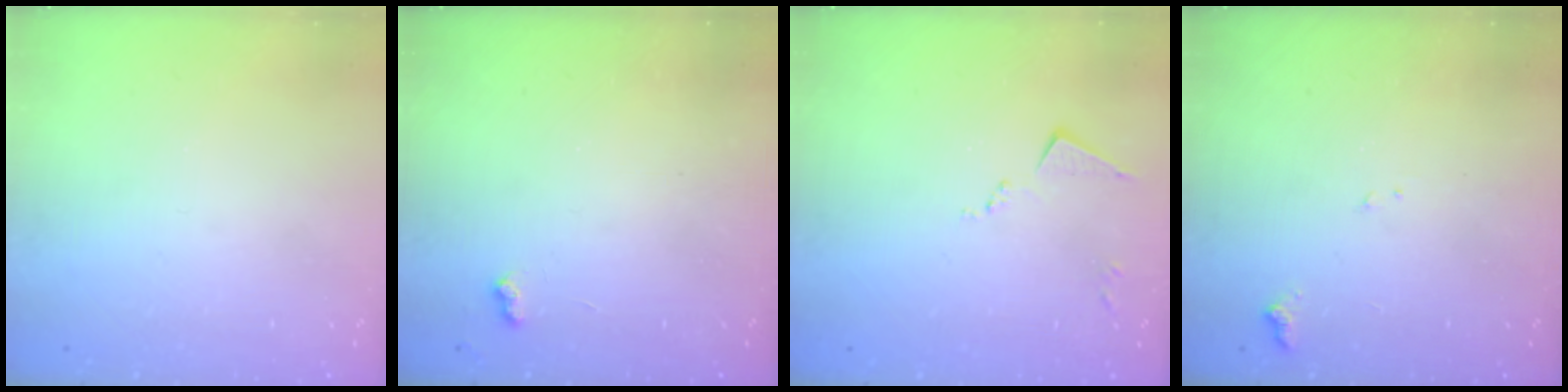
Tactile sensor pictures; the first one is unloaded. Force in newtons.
{"total": 3.9, "press": 3.9, "slide": 0.5}
{"total": 5.4, "press": 5.4, "slide": 0.5}
{"total": 6.1, "press": 6.0, "slide": 1.0}